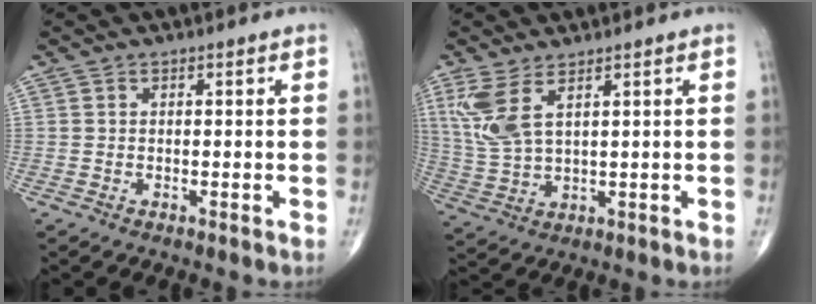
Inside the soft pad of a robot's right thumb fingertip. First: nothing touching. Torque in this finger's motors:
{"motor_torque": [-0.40, 0.42, 0.88, 0.62, 0.11]}